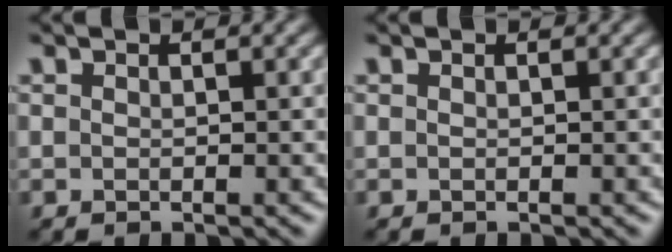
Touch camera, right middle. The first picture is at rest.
{"total": 0.0}